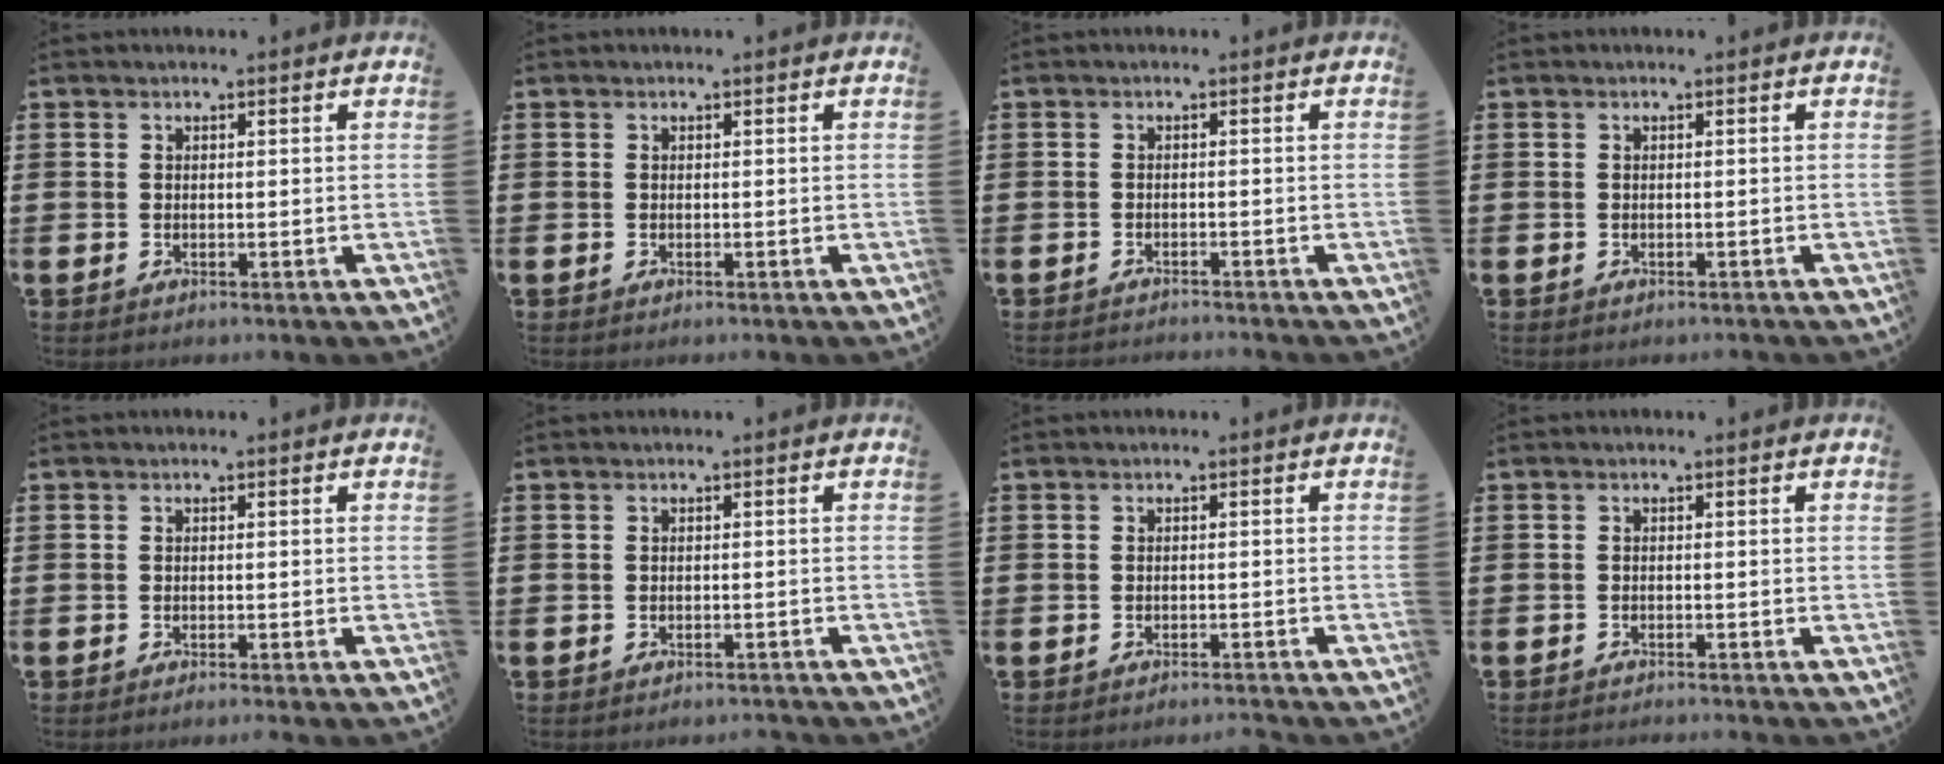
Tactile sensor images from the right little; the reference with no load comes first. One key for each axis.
{"total": 0.0}
{"total": 0.9, "fx": -0.9, "fy": -0.1, "fz": 0.0, "tx": -0.001, "ty": 0.000, "tz": -0.019}
{"total": 0.0}
{"total": 0.6, "fx": -0.5, "fy": -0.1, "fz": 0.3, "tx": -0.004, "ty": -0.003, "tz": -0.009}
{"total": 0.8, "fx": -0.8, "fy": 0.0, "fz": 0.0, "tx": -0.002, "ty": -0.001, "tz": -0.017}
{"total": 1.0, "fx": -1.0, "fy": -0.2, "fz": 0.1, "tx": -0.001, "ty": 0.001, "tz": -0.021}
{"total": 0.8, "fx": -0.8, "fy": -0.2, "fz": 0.0, "tx": 0.000, "ty": 0.000, "tz": -0.017}